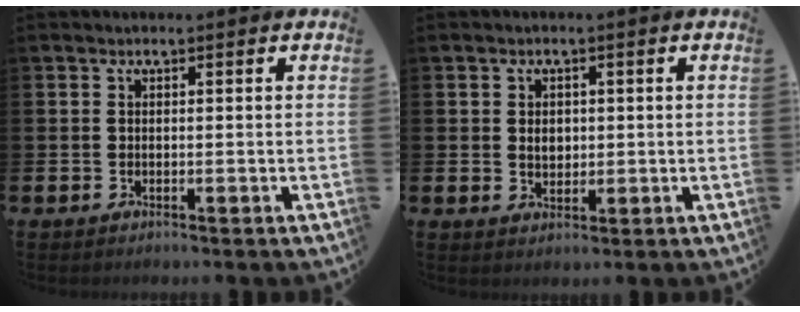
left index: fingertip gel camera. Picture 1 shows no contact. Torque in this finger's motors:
{"motor_torque": [0.77, -0.02, 0.25, 0.10]}